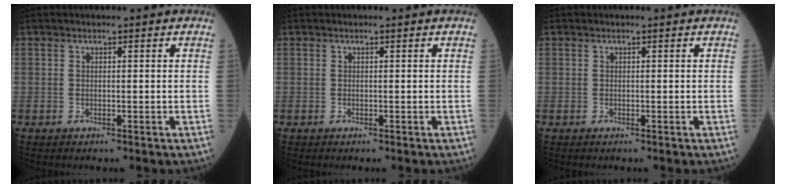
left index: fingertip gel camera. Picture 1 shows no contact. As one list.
[{"total": 0.0}, {"total": 0.0}]